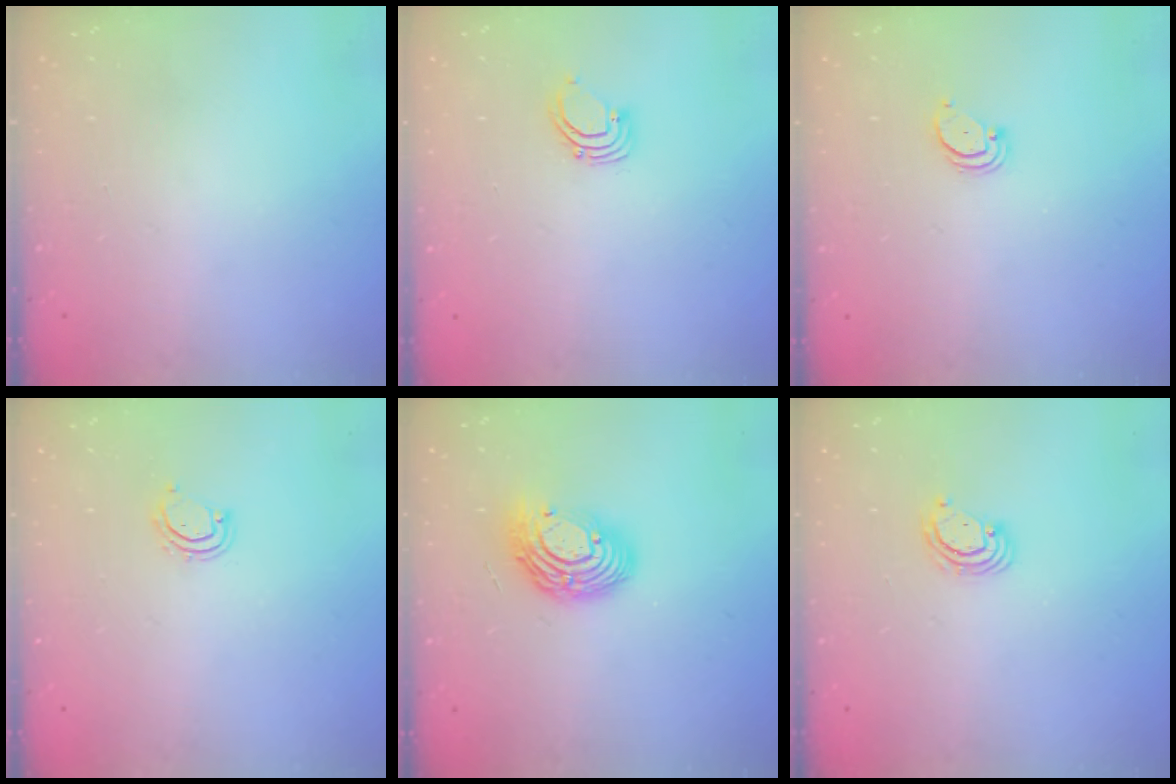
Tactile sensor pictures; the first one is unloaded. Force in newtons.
{"total": 3.2, "press": 3.2, "slide": 0.2}
{"total": 2.0, "press": 2.0, "slide": 0.2}
{"total": 4.9, "press": 4.9, "slide": 0.3}
{"total": 12.1, "press": 12.1, "slide": 1.0}
{"total": 2.9, "press": 2.9, "slide": 0.3}